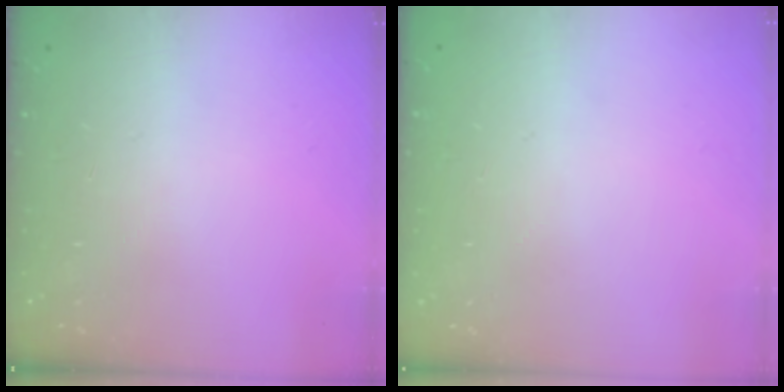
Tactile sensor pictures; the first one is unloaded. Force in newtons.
{"total": 0.7, "press": 0.6, "slide": 0.3}